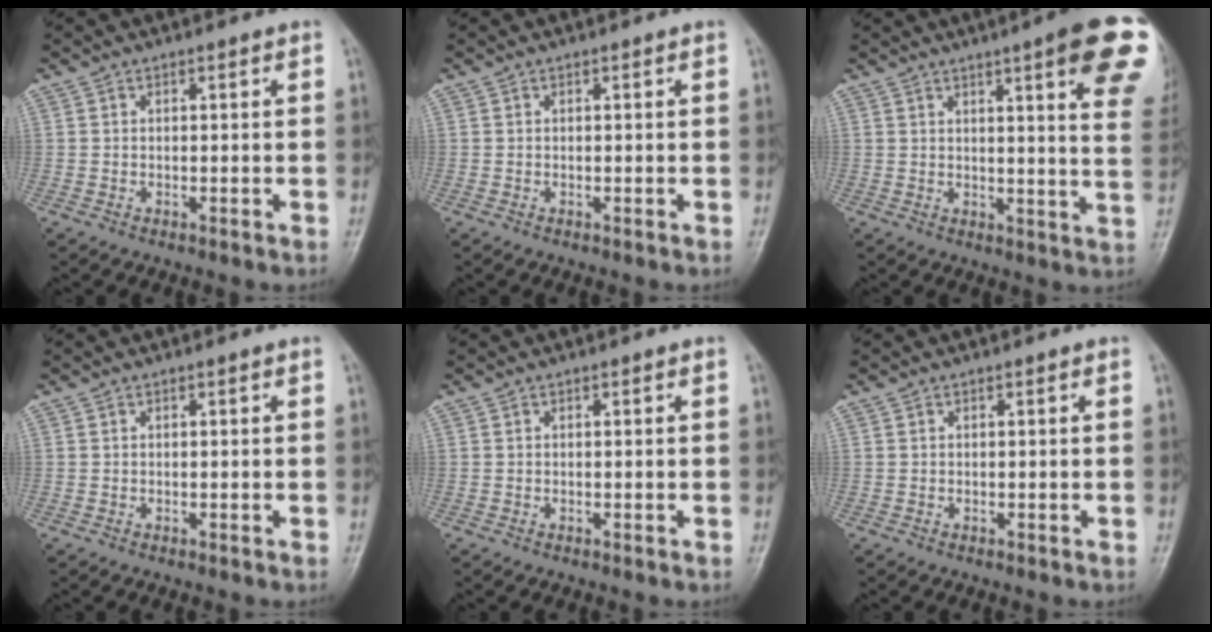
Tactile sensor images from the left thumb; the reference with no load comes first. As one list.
[{"total": 0.0}, {"total": 17.6, "force": [8.9, 2.8, 14.9], "torque": [-0.171, -0.029, 0.097]}, {"total": 0.0}, {"total": 0.0}, {"total": 0.0}]